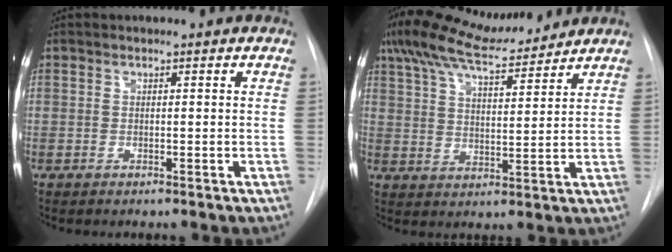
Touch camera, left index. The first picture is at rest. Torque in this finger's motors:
{"motor_torque": [1.02, -1.04, 0.31, 0.11]}